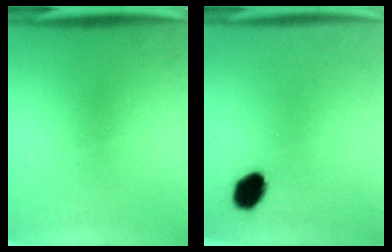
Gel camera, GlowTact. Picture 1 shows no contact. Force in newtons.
{"total": 6.2}